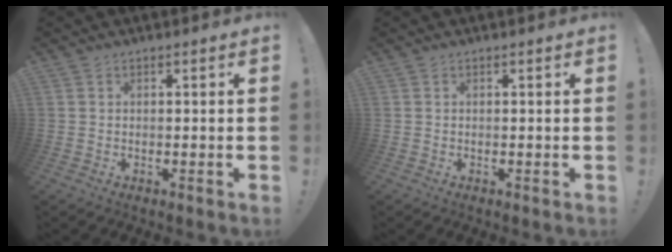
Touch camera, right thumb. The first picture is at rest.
{"total": 0.0}